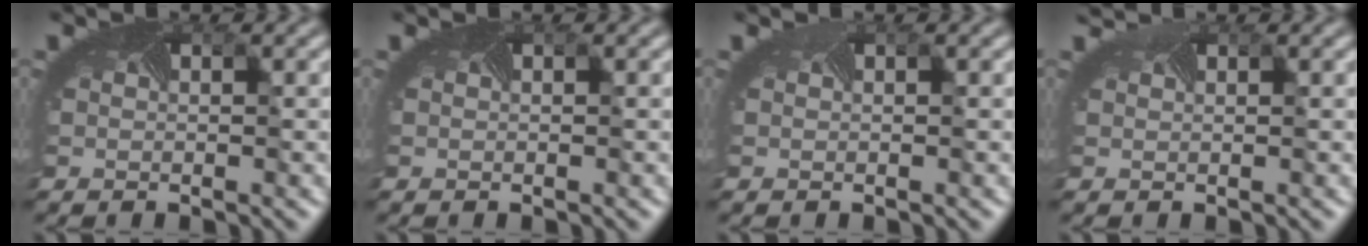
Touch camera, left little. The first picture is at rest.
{"total": 0.0}
{"total": 0.5, "force": [0.3, 0.3, 0.3], "torque": [-0.005, 0.005, 0.002]}
{"total": 1.4, "force": [1.3, 0.5, 0.3], "torque": [-0.015, 0.005, 0.015]}